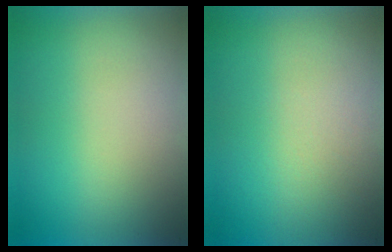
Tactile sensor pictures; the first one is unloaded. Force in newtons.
{"total": 2.7}